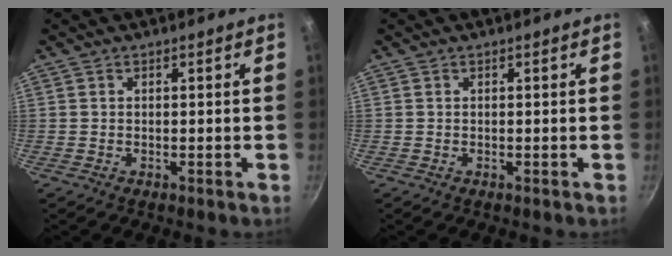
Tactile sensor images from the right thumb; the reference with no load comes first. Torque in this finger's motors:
{"motor_torque": [-0.29, 0.03, 0.20, -0.15, 0.04]}